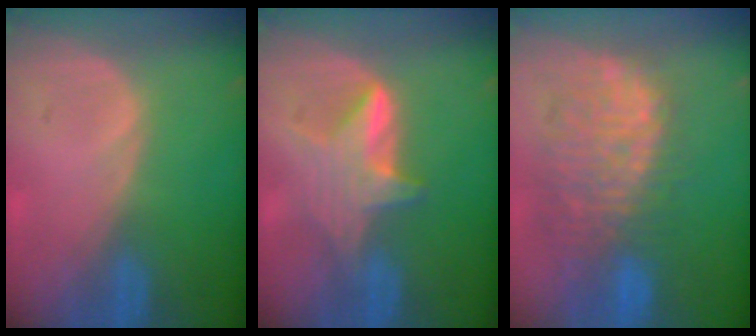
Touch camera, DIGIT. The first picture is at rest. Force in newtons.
{"total": 6.1, "press": 5.7, "slide": 2.0}
{"total": 11.0, "press": 10.2, "slide": 4.1}